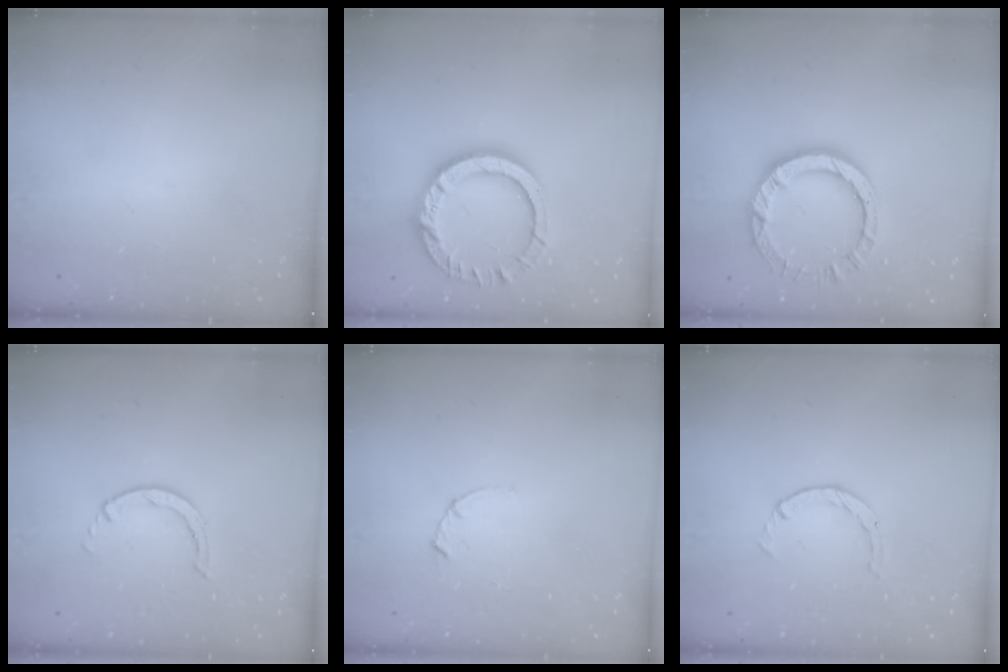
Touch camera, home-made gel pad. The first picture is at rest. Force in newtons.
{"total": 15.1, "press": 15.0, "slide": 1.5}
{"total": 9.6, "press": 9.6, "slide": 0.5}
{"total": 0.6, "press": 0.6, "slide": 0.1}
{"total": 1.7, "press": 1.6, "slide": 0.3}
{"total": 2.1, "press": 2.1, "slide": 0.3}